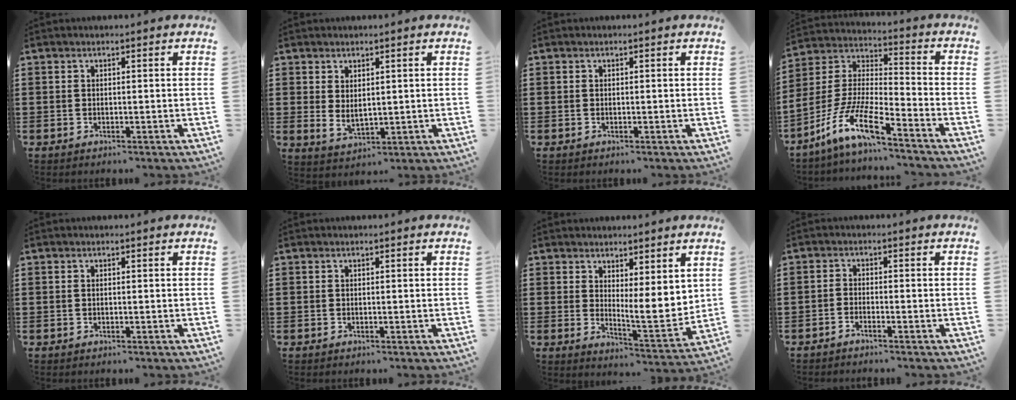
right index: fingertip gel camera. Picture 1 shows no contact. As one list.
[{"total": 2.6, "force": [1.2, 1.5, 1.8], "torque": [-0.036, 0.002, 0.024]}, {"total": 0.0}, {"total": 10.4, "force": [-7.9, 1.2, 6.6], "torque": [-0.164, -0.017, -0.168]}, {"total": 0.0}, {"total": 0.0}, {"total": 5.4, "force": [3.4, 1.6, 3.9], "torque": [-0.059, -0.034, 0.058]}, {"total": 1.4, "force": [-1.4, -0.2, 0.2], "torque": [-0.005, 0.000, -0.027]}]